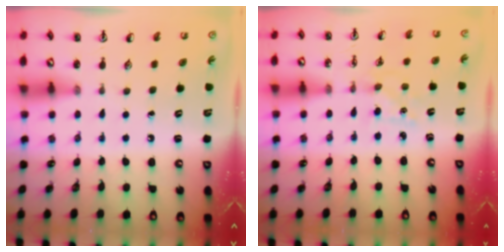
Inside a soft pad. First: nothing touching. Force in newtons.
{"total": 4.8, "press": 4.8, "slide": 0.4}